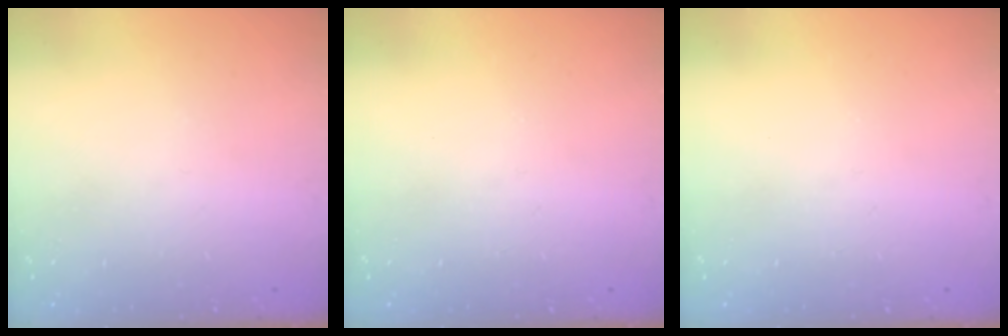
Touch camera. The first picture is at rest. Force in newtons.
{"total": 0.0}
{"total": 0.0}